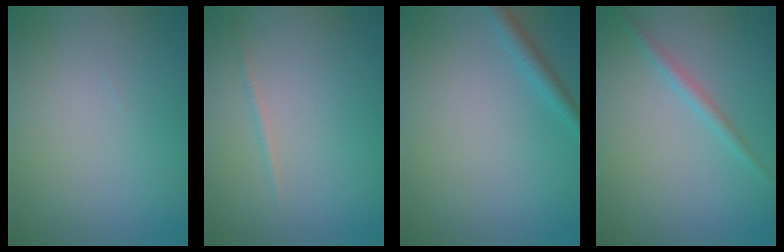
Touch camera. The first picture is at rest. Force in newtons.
{"total": 0.6, "press": 0.6, "slide": 0.1}
{"total": 1.8, "press": 1.8, "slide": 0.1}
{"total": 1.4, "press": 1.4, "slide": 0.1}